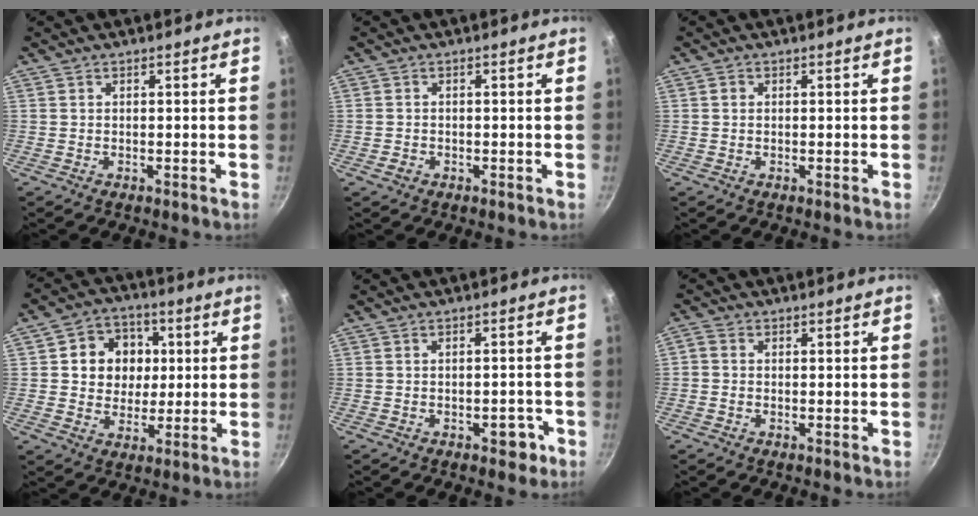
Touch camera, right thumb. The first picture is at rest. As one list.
[{"total": 1.5, "force": [-0.7, 1.2, 0.6], "torque": [-0.008, 0.004, -0.011]}, {"total": 1.0, "force": [0.2, 0.8, 0.4], "torque": [-0.007, 0.004, 0.002]}, {"total": 11.2, "force": [1.9, 9.8, 5.1], "torque": [-0.041, 0.003, 0.025]}, {"total": 3.7, "force": [-1.9, 2.1, 2.4], "torque": [-0.013, 0.017, -0.016]}, {"total": 1.7, "force": [-0.5, 1.4, 0.9], "torque": [-0.019, 0.006, -0.016]}]